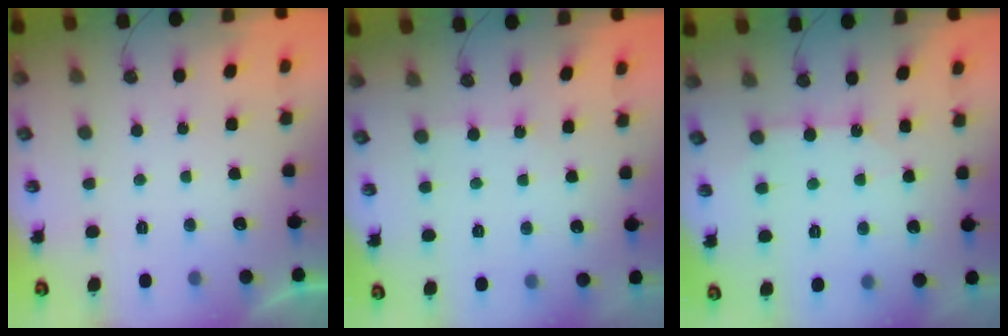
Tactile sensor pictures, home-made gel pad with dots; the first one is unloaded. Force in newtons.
{"total": 1.5, "press": 1.5, "slide": 0.2}
{"total": 6.1, "press": 6.1, "slide": 0.1}